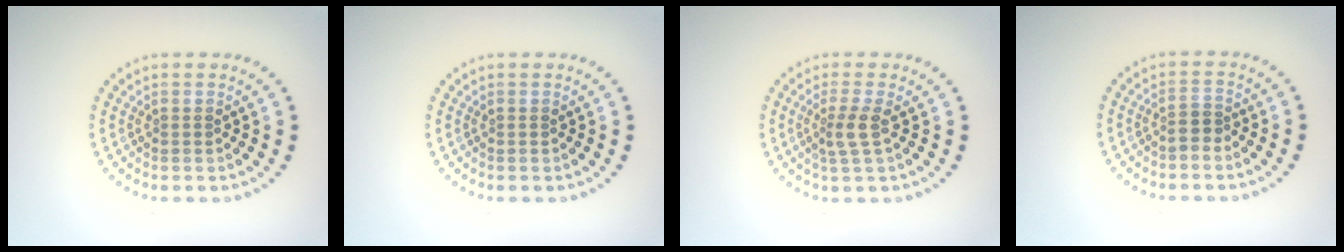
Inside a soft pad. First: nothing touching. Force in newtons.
{"total": 0.0}
{"total": 2.1, "press": 1.6, "slide": 1.3}
{"total": 1.1, "press": 0.9, "slide": 0.7}